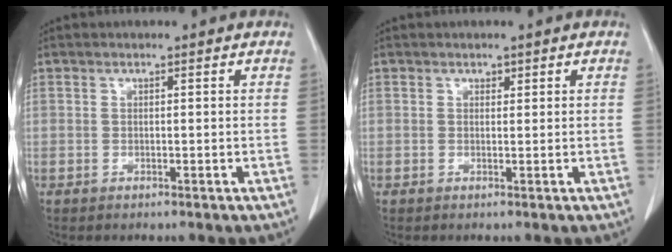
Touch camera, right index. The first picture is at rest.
{"total": 0.5, "force": [0.4, 0.2, 0.2], "torque": [0.000, -0.002, 0.005]}